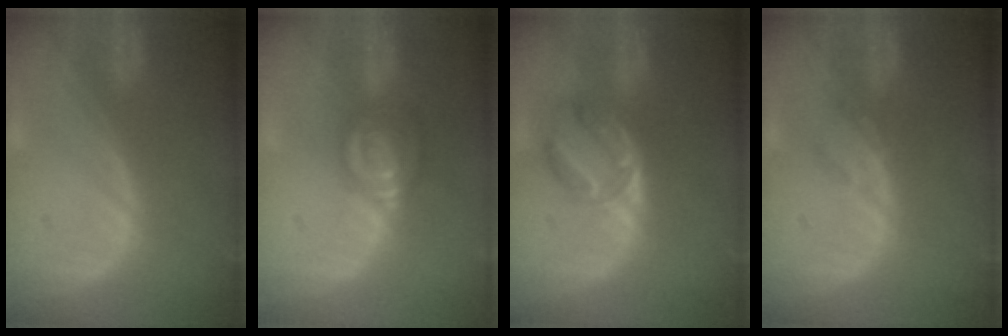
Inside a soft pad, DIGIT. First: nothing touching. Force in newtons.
{"total": 6.5, "press": 5.8, "slide": 2.9}
{"total": 5.8, "press": 5.6, "slide": 1.7}
{"total": 1.6, "press": 1.6, "slide": 0.2}